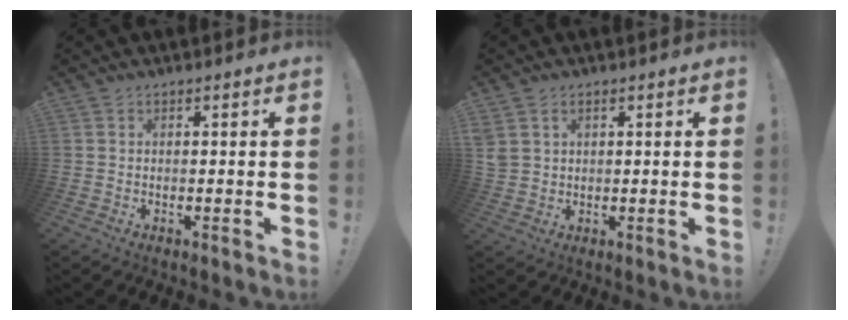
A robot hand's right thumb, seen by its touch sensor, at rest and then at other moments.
{"total": 3.6, "force": [1.7, 2.7, 1.6], "torque": [-0.041, -0.004, 0.034]}